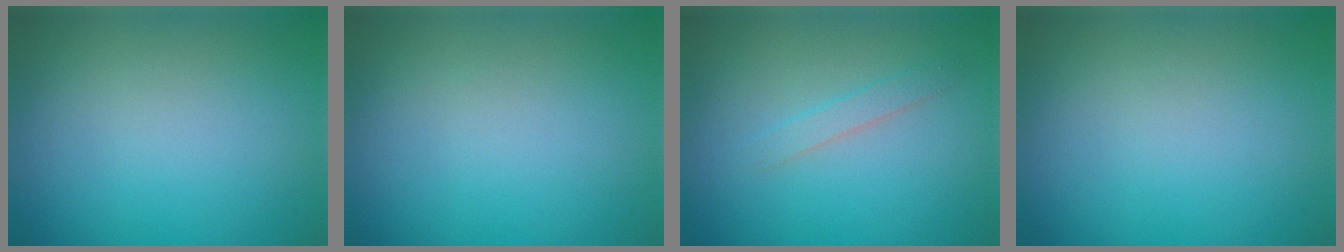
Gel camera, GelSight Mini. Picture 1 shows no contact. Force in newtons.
{"total": 0.0}
{"total": 1.2, "press": 1.2, "slide": 0.1}
{"total": 0.0}